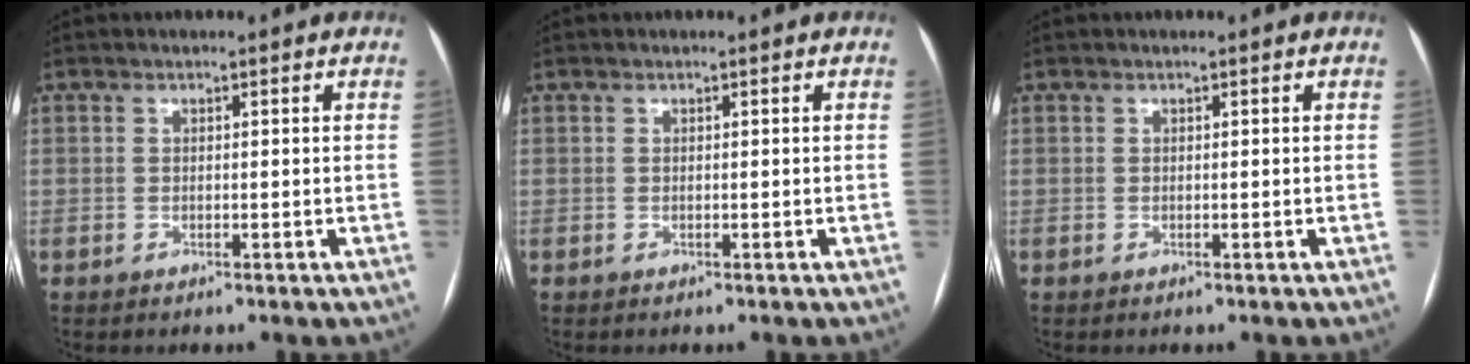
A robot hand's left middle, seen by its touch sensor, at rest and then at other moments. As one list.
[{"total": 0.0}, {"total": 0.0}]